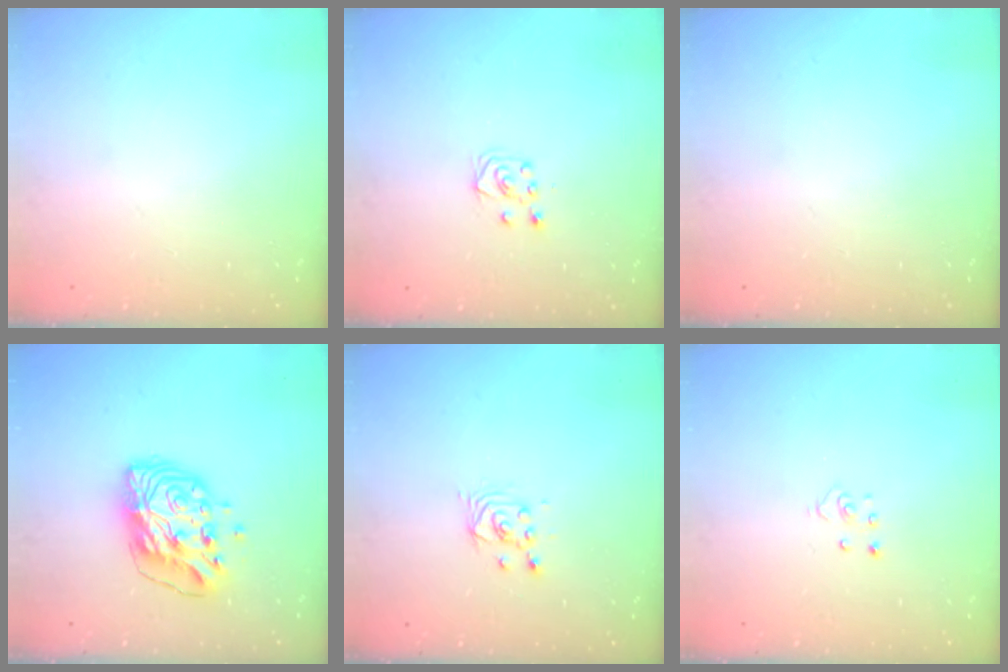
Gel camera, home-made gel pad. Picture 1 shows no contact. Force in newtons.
{"total": 5.1, "press": 5.1, "slide": 0.4}
{"total": 0.0}
{"total": 12.2, "press": 12.1, "slide": 1.2}
{"total": 2.6, "press": 2.6, "slide": 0.1}
{"total": 2.8, "press": 2.8, "slide": 0.3}